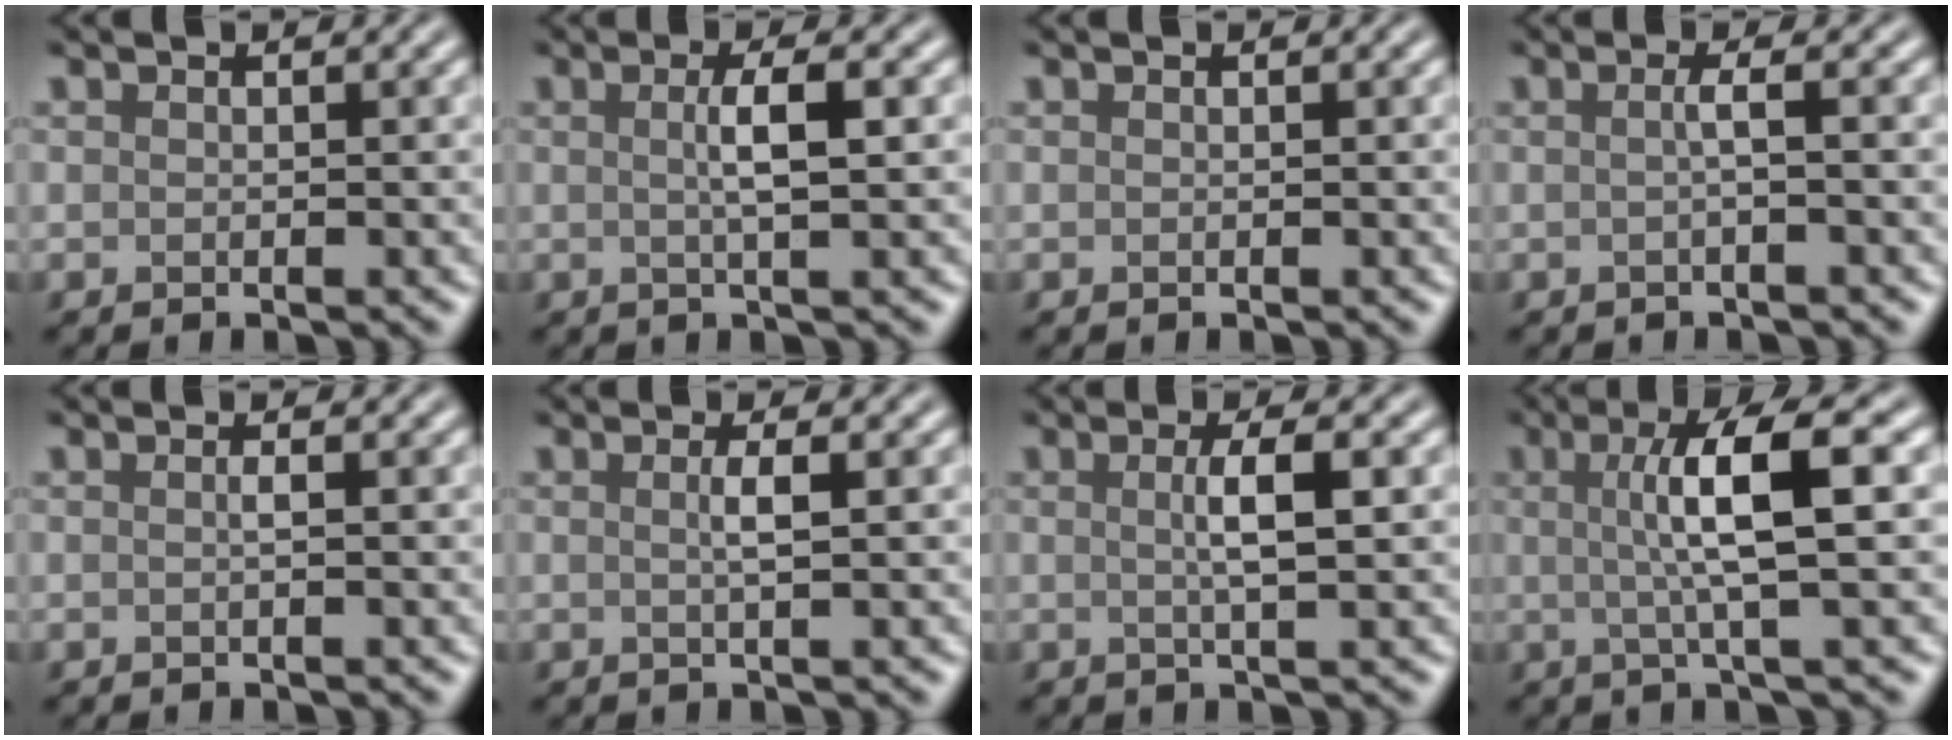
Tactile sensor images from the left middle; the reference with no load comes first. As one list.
[{"total": 2.9, "force": [0.3, 0.6, 2.8], "torque": [-0.045, 0.006, 0.001]}, {"total": 0.0}, {"total": 1.6, "force": [-0.1, 0.4, 1.6], "torque": [-0.025, 0.000, -0.006]}, {"total": 0.6, "force": [0.0, 0.1, 0.6], "torque": [-0.012, 0.002, -0.001]}, {"total": 1.6, "force": [0.2, 0.3, 1.6], "torque": [-0.030, 0.004, -0.001]}, {"total": 3.1, "force": [0.3, 0.6, 3.0], "torque": [-0.047, 0.005, 0.002]}, {"total": 6.5, "force": [0.9, 1.1, 6.3], "torque": [-0.102, 0.009, 0.014]}]